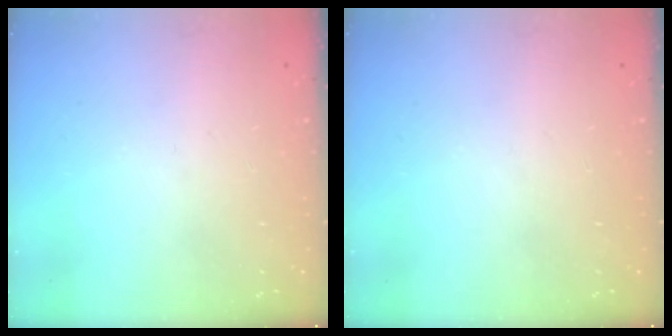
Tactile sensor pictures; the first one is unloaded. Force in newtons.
{"total": 0.0}